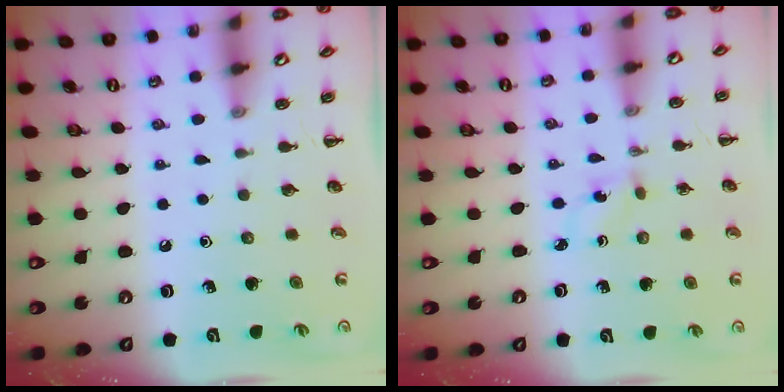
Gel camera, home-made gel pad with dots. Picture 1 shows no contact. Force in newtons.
{"total": 2.5, "press": 2.4, "slide": 0.8}